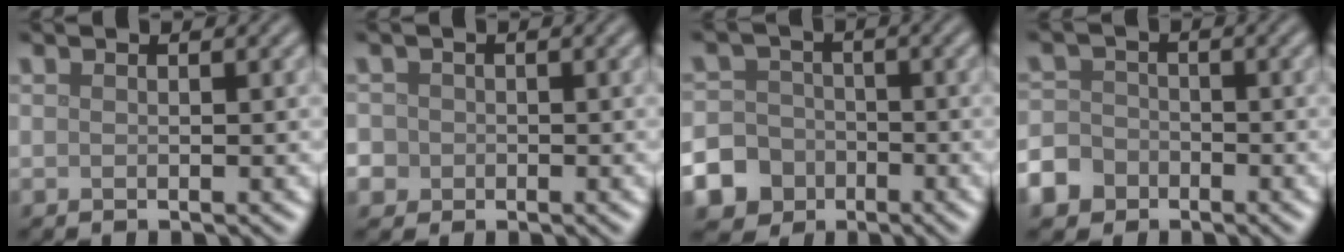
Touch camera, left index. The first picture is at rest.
{"total": 4.1, "force": [-0.8, 3.9, 1.2], "torque": [-0.020, 0.008, -0.042]}
{"total": 10.6, "force": [-5.3, 8.9, 2.1], "torque": [-0.052, -0.038, -0.117]}
{"total": 5.2, "force": [-3.3, 3.9, 1.2], "torque": [-0.015, -0.013, -0.066]}